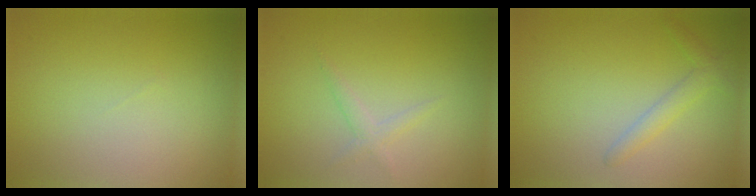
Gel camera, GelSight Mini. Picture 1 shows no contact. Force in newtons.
{"total": 1.2, "press": 1.2, "slide": 0.1}
{"total": 1.6, "press": 1.6, "slide": 0.1}